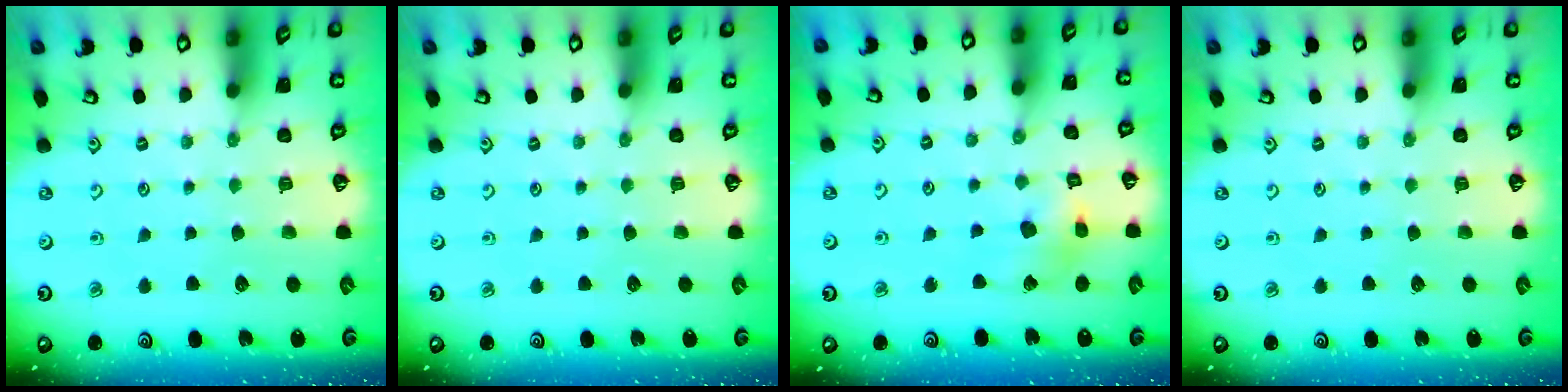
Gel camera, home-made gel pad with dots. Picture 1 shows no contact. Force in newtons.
{"total": 0.0}
{"total": 9.9, "press": 9.8, "slide": 1.3}
{"total": 0.0}